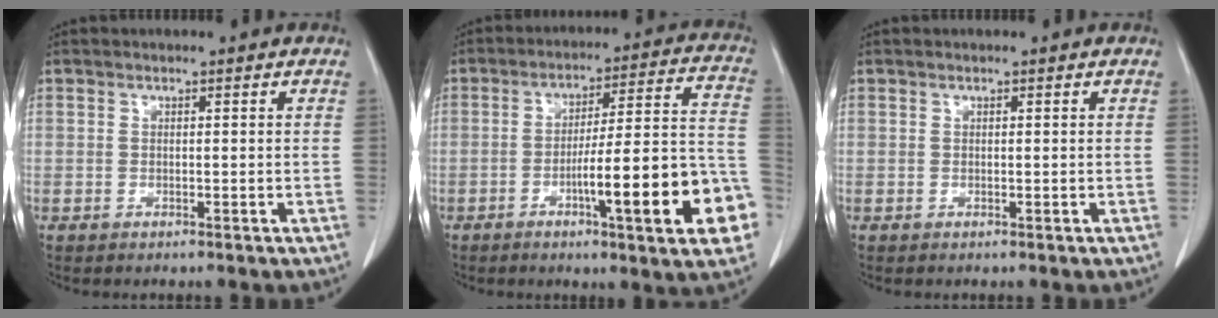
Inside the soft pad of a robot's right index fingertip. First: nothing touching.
{"total": 18.6, "force": [-6.8, 1.6, 17.2], "torque": [-0.183, 0.021, -0.090]}
{"total": 0.0}